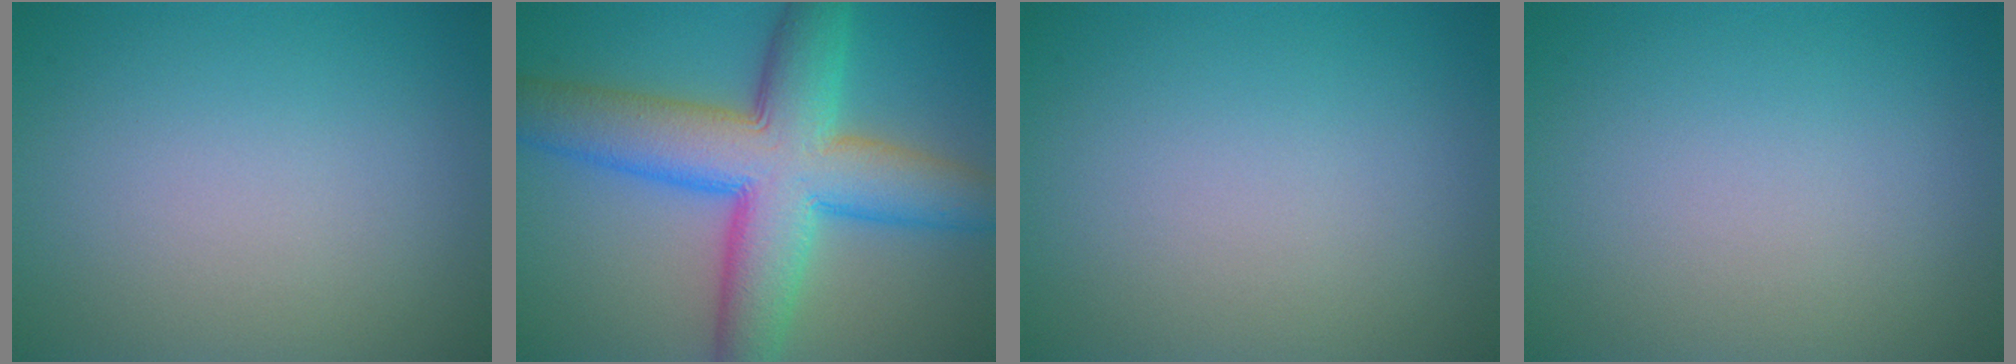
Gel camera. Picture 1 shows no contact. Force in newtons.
{"total": 11.6, "press": 11.6, "slide": 0.3}
{"total": 0.0}
{"total": 0.0}